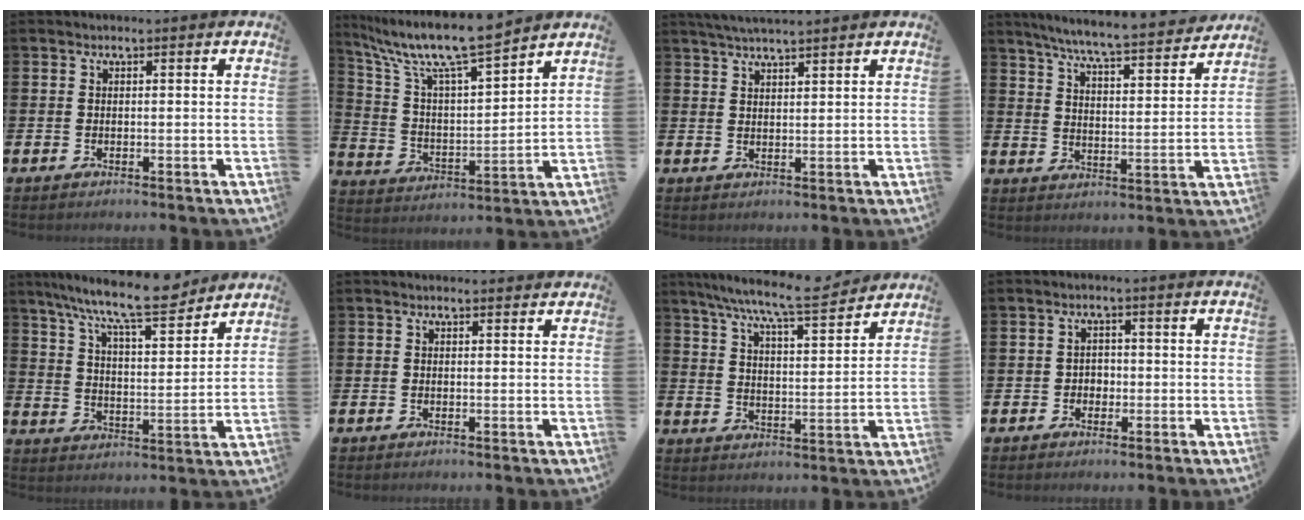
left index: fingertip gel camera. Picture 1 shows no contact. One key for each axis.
{"total": 11.0, "fx": 9.7, "fy": 1.2, "fz": 5.0, "tx": -0.141, "ty": -0.054, "tz": 0.169}
{"total": 3.5, "fx": 3.4, "fy": 0.0, "fz": 0.9, "tx": -0.021, "ty": -0.008, "tz": 0.061}
{"total": 7.3, "fx": 6.8, "fy": -0.2, "fz": 2.5, "tx": -0.065, "ty": -0.052, "tz": 0.115}
{"total": 10.9, "fx": 9.8, "fy": 1.4, "fz": 4.6, "tx": -0.113, "ty": -0.059, "tz": 0.169}
{"total": 0.8, "fx": 0.8, "fy": 0.2, "fz": 0.2, "tx": 0.008, "ty": -0.002, "tz": 0.012}
{"total": 9.0, "fx": 8.3, "fy": 0.5, "fz": 3.6, "tx": -0.094, "ty": -0.048, "tz": 0.145}
{"total": 1.8, "fx": -0.6, "fy": 1.6, "fz": 0.6, "tx": -0.005, "ty": 0.003, "tz": -0.018}